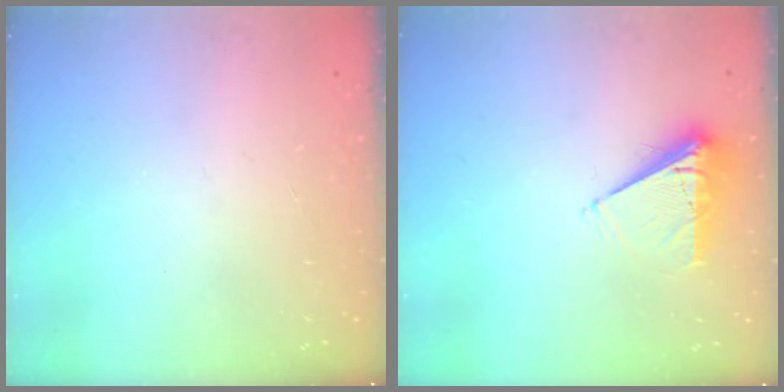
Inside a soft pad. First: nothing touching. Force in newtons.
{"total": 8.0, "press": 8.0, "slide": 0.5}